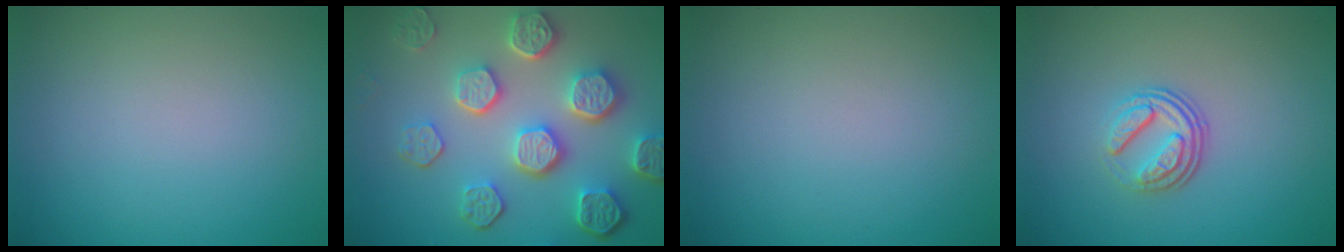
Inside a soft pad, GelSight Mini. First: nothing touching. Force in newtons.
{"total": 7.7, "press": 6.0, "slide": 4.8}
{"total": 0.0}
{"total": 3.6, "press": 2.5, "slide": 2.6}